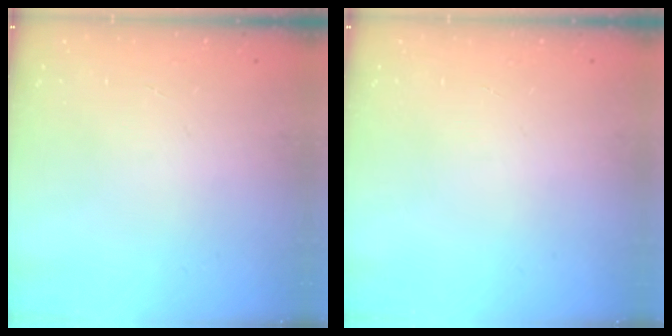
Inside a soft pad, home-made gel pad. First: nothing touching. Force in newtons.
{"total": 0.0}